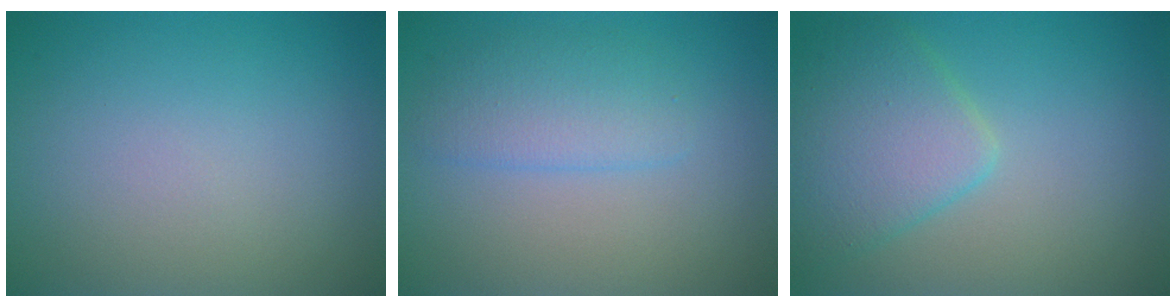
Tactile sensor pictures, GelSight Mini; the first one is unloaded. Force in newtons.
{"total": 2.8, "press": 2.8, "slide": 0.1}
{"total": 4.8, "press": 4.8, "slide": 0.1}